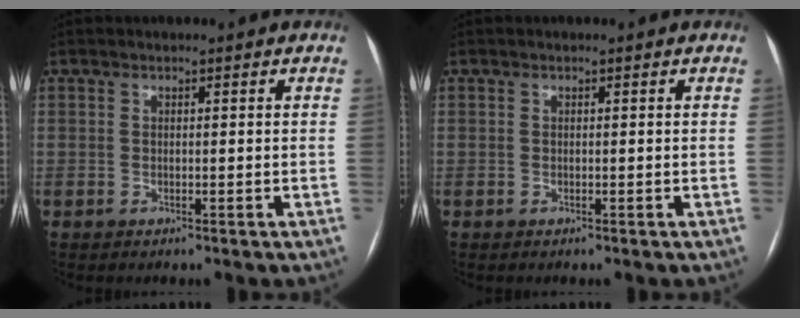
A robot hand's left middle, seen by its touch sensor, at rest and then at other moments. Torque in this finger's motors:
{"motor_torque": [0.06, 0.09, 0.00, 0.00]}